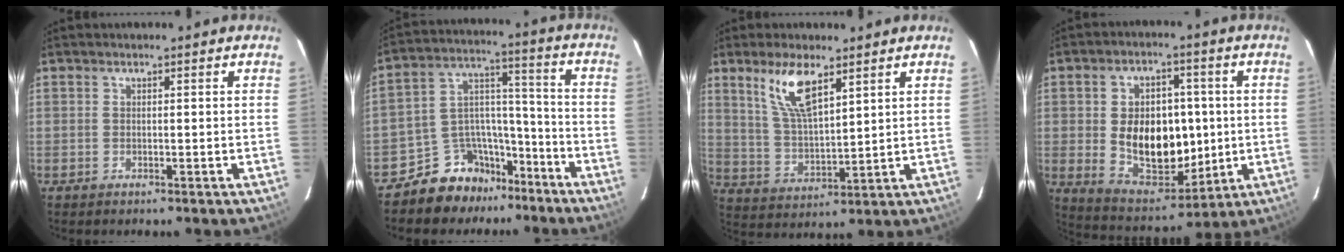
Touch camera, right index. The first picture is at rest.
{"total": 11.9, "force": [-9.3, 7.1, 2.2], "torque": [-0.047, 0.073, -0.150]}
{"total": 9.7, "force": [5.9, 3.0, 7.2], "torque": [-0.136, 0.001, 0.124]}
{"total": 15.5, "force": [-0.2, 10.5, 11.4], "torque": [-0.211, 0.002, 0.022]}